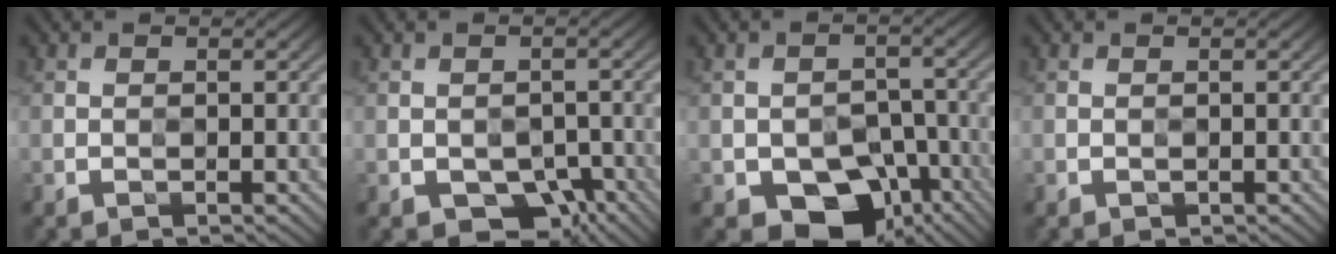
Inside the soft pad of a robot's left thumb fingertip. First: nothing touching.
{"total": 6.0, "force": [-3.2, 3.8, 3.3], "torque": [-0.049, -0.010, -0.048]}
{"total": 11.2, "force": [-6.4, 7.1, 5.7], "torque": [-0.077, -0.011, -0.090]}
{"total": 0.0}